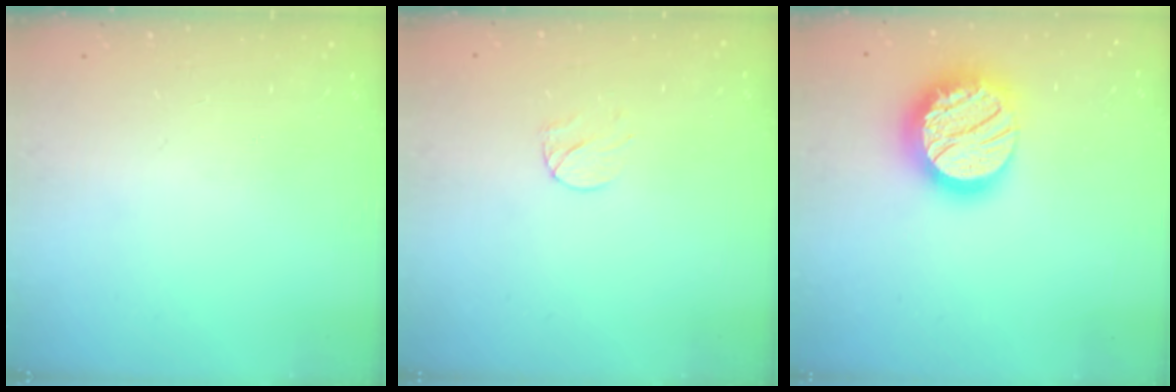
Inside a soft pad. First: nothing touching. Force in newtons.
{"total": 6.6, "press": 6.5, "slide": 0.6}
{"total": 22.2, "press": 22.2, "slide": 1.4}